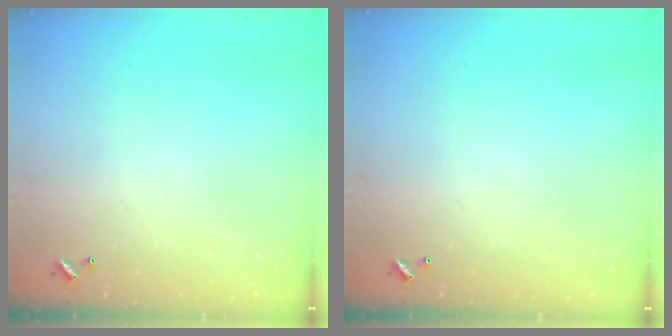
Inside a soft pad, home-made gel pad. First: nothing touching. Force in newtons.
{"total": 0.0}